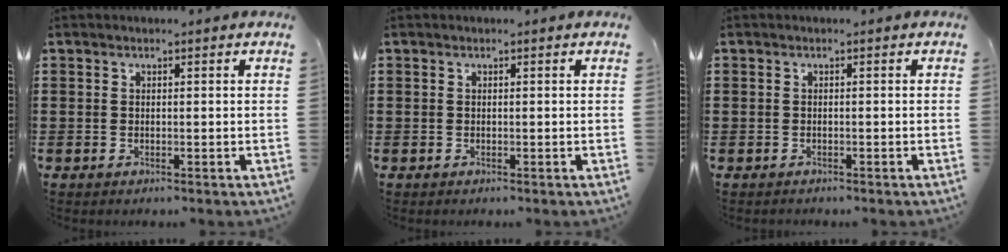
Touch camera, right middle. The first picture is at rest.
{"total": 0.0}
{"total": 0.6, "force": [-0.6, 0.3, -0.1], "torque": [0.001, 0.004, -0.013]}